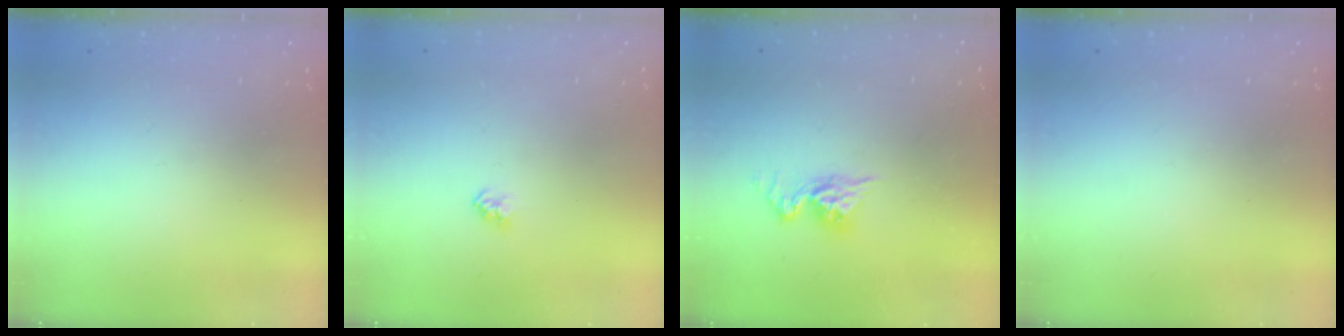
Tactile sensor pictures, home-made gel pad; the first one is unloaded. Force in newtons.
{"total": 2.4, "press": 2.4, "slide": 0.1}
{"total": 8.7, "press": 8.7, "slide": 0.9}
{"total": 0.0}